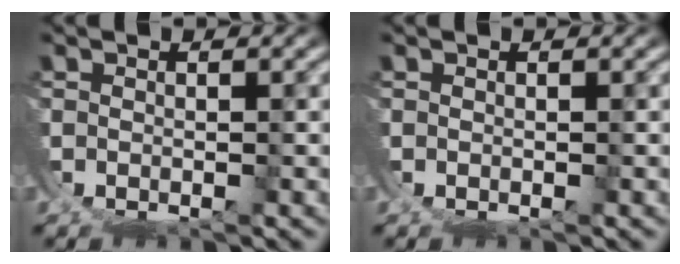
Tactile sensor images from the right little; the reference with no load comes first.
{"total": 0.0}